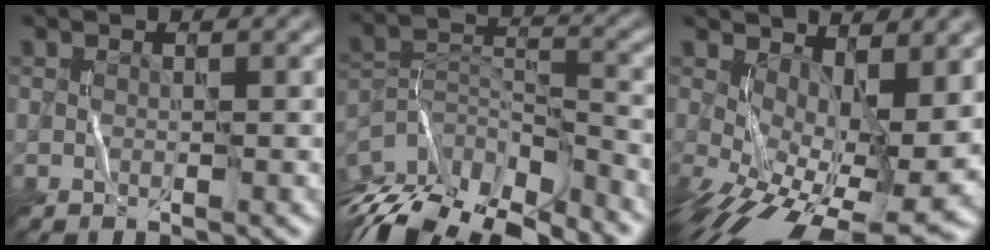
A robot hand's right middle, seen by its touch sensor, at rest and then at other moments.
{"total": 12.1, "force": [-9.9, 3.9, 5.7], "torque": [-0.121, -0.001, -0.160]}
{"total": 12.7, "force": [-0.9, 5.8, 11.3], "torque": [-0.194, -0.030, 0.004]}